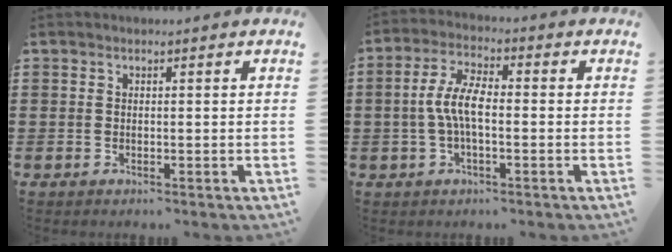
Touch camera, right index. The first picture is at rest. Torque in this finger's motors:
{"motor_torque": [0.70, -0.50, 0.46, 0.21]}